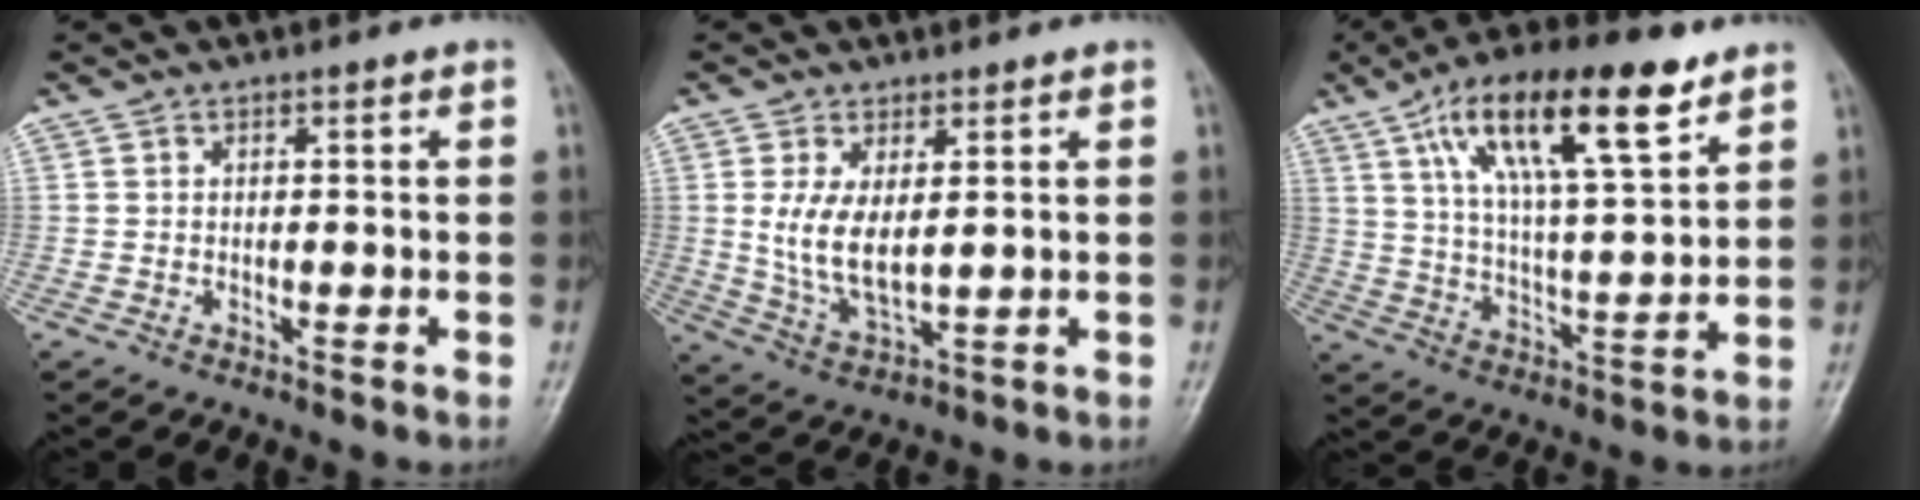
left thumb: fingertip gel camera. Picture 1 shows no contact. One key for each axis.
{"total": 9.1, "fx": 1.4, "fy": 4.3, "fz": 7.9, "tx": -0.151, "ty": -0.018, "tz": 0.040}
{"total": 19.5, "fx": 10.3, "fy": 6.0, "fz": 15.4, "tx": -0.240, "ty": -0.024, "tz": 0.177}